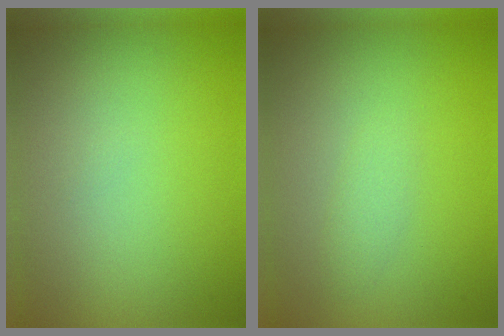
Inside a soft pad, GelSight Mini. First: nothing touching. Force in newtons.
{"total": 1.1, "press": 1.1, "slide": 0.1}